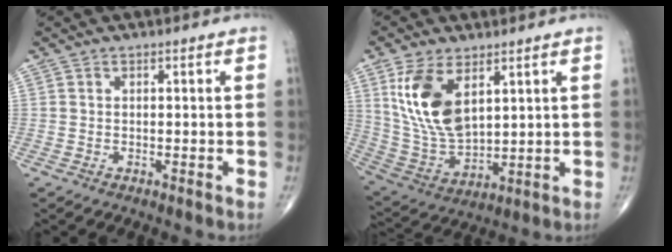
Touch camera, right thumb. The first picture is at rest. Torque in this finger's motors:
{"motor_torque": [-0.63, 1.34, 1.37, 0.89, 0.40]}